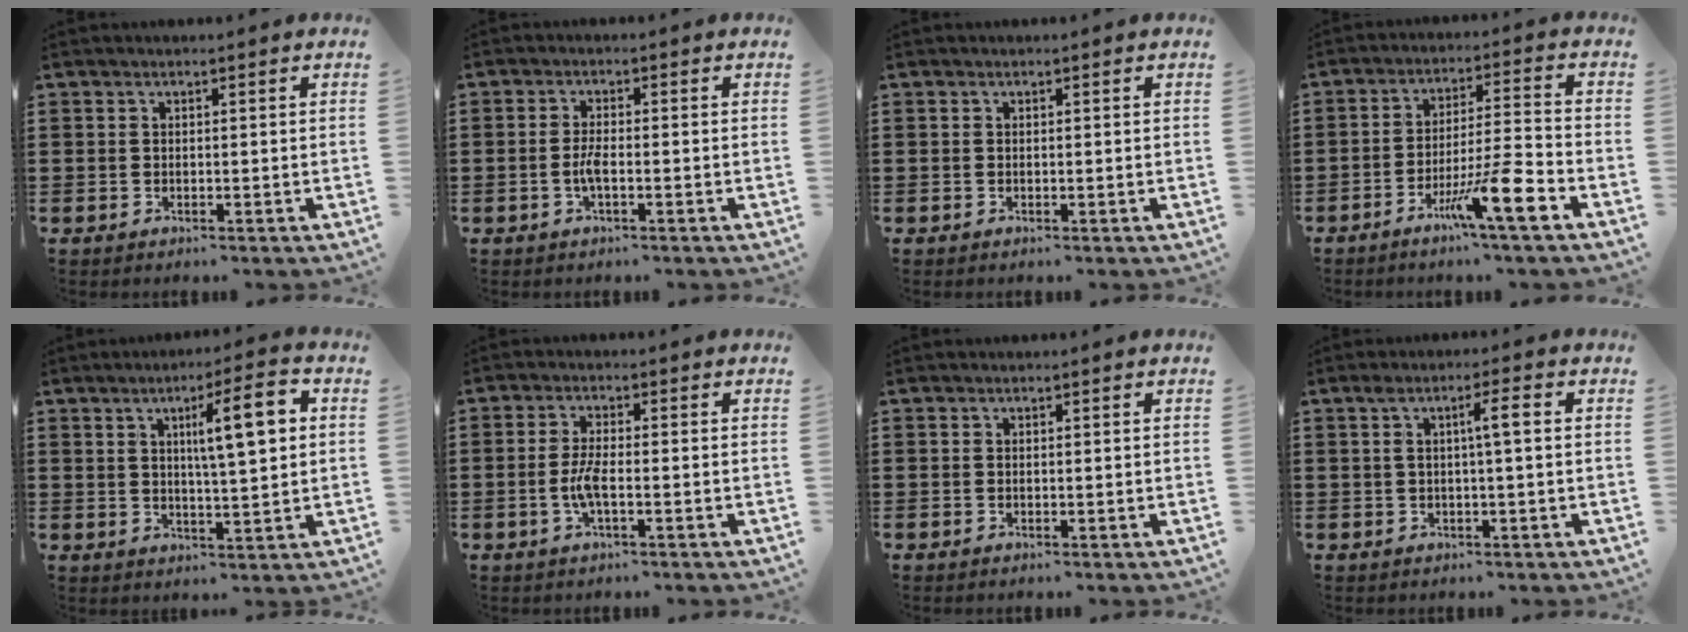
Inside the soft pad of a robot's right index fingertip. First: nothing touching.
{"total": 2.8, "force": [-0.9, 0.6, 2.6], "torque": [-0.063, -0.004, -0.022]}
{"total": 0.0}
{"total": 10.3, "force": [-5.6, 0.4, 8.6], "torque": [-0.150, -0.003, -0.100]}
{"total": 9.2, "force": [2.5, 1.6, 8.7], "torque": [-0.154, 0.000, 0.035]}
{"total": 4.0, "force": [-1.2, 0.9, 3.7], "torque": [-0.087, -0.004, -0.028]}
{"total": 0.0}
{"total": 3.8, "force": [0.4, 0.1, 3.7], "torque": [-0.070, 0.001, 0.002]}